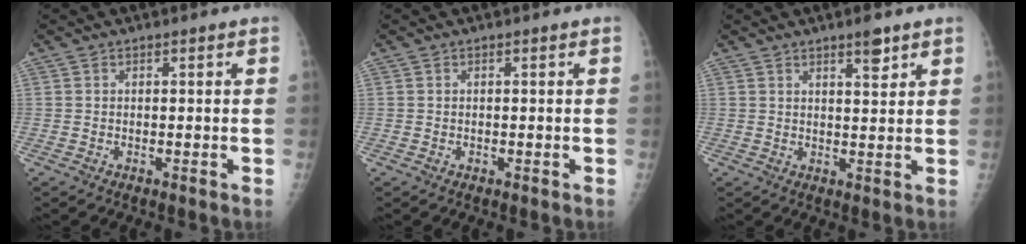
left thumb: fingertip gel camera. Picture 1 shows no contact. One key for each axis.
{"total": 0.0}
{"total": 4.1, "fx": 2.8, "fy": 1.1, "fz": 2.8, "tx": -0.032, "ty": -0.018, "tz": 0.041}